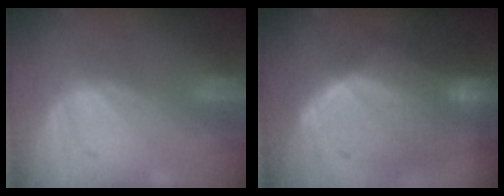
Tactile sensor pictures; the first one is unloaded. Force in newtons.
{"total": 10.2, "press": 9.0, "slide": 4.9}